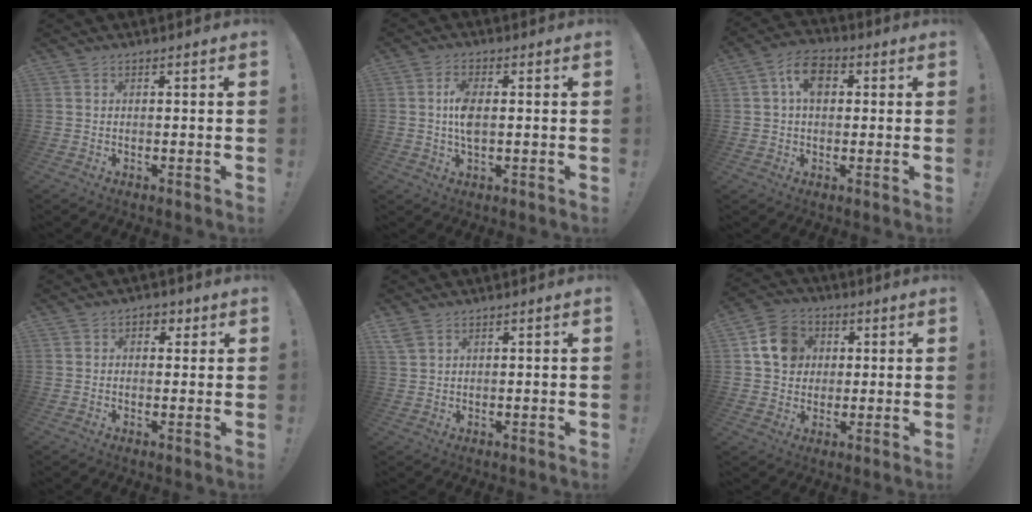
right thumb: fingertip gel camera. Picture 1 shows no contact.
{"total": 6.4, "force": [0.2, 2.9, 5.6], "torque": [-0.107, 0.000, 0.000]}
{"total": 8.7, "force": [2.2, 6.0, 5.9], "torque": [-0.093, 0.013, 0.043]}
{"total": 3.3, "force": [0.8, 2.7, 1.8], "torque": [-0.019, 0.004, 0.011]}
{"total": 2.9, "force": [1.9, 1.6, 1.5], "torque": [-0.029, -0.005, 0.038]}
{"total": 10.8, "force": [2.8, 9.5, 4.4], "torque": [-0.060, 0.003, 0.059]}